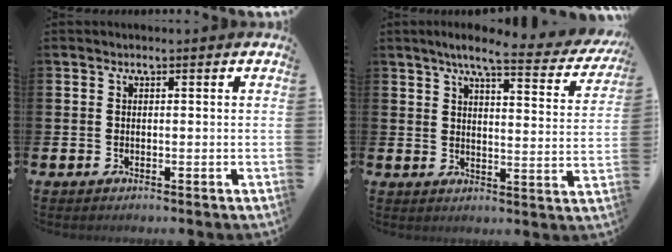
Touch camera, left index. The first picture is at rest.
{"total": 6.7, "force": [5.5, 0.8, 3.6], "torque": [-0.069, -0.030, 0.086]}